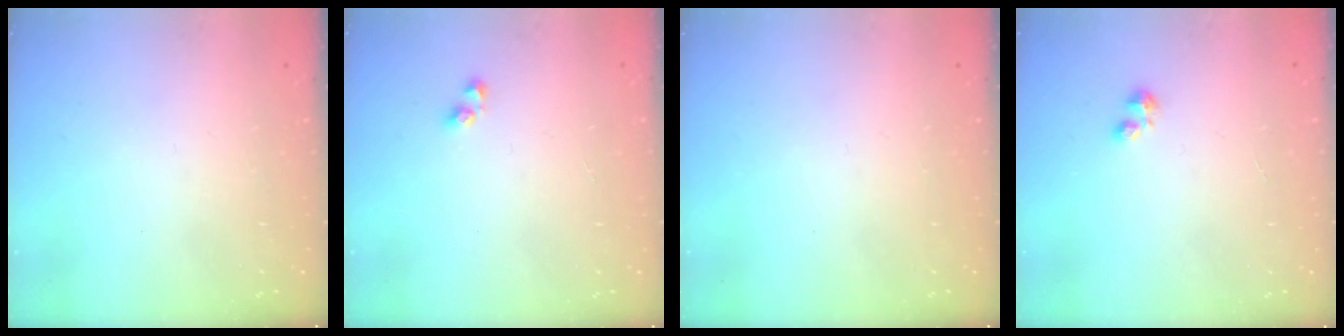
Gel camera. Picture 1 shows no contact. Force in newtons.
{"total": 2.9, "press": 2.9, "slide": 0.2}
{"total": 0.0}
{"total": 2.2, "press": 2.2, "slide": 0.4}